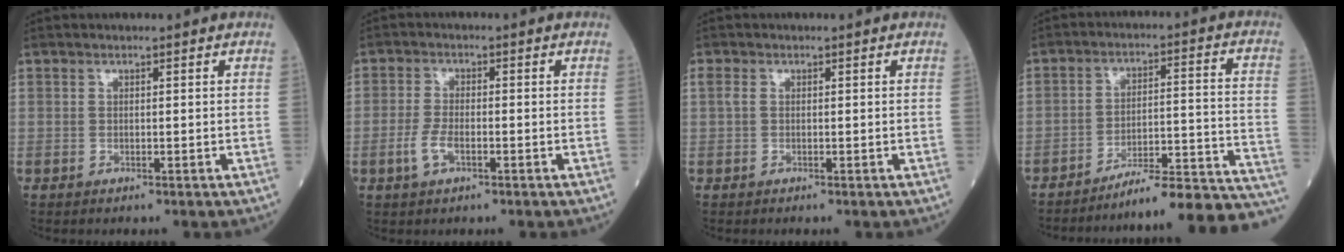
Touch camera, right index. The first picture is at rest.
{"total": 3.6, "force": [-1.3, 1.4, 3.1], "torque": [-0.067, 0.001, -0.029]}
{"total": 1.0, "force": [0.2, 0.7, 0.7], "torque": [-0.025, 0.012, 0.007]}
{"total": 19.3, "force": [-18.2, -0.4, 6.4], "torque": [-0.036, 0.027, -0.248]}